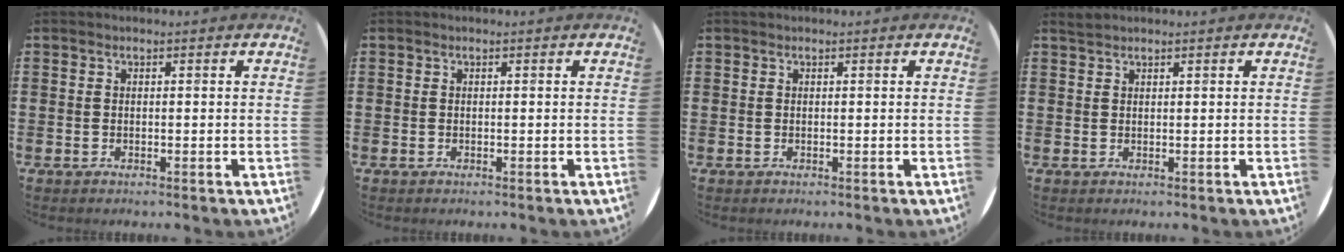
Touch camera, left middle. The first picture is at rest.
{"total": 0.0}
{"total": 0.0}
{"total": 0.8, "force": [0.8, 0.0, -0.1], "torque": [0.001, 0.001, 0.016]}